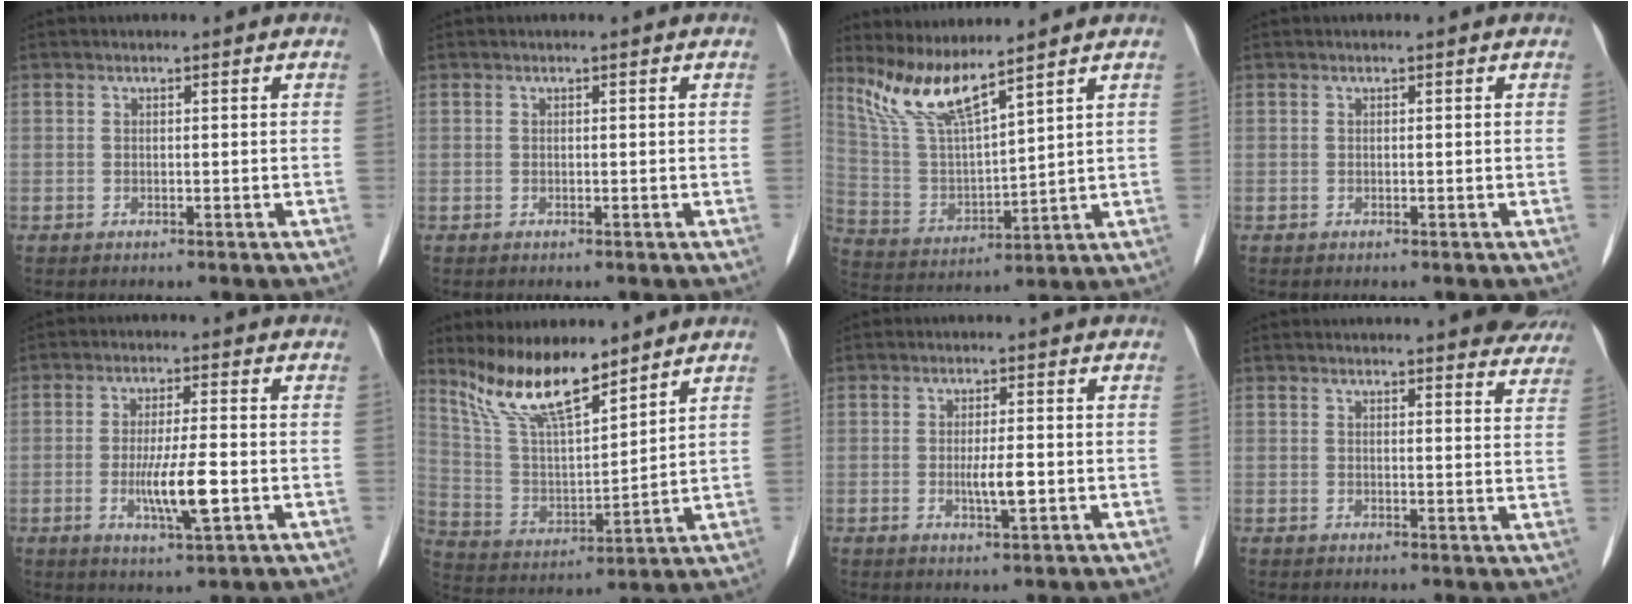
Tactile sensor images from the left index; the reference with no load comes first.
{"total": 0.0}
{"total": 8.9, "force": [7.5, 0.4, 4.8], "torque": [-0.112, -0.008, 0.159]}
{"total": 0.0}
{"total": 6.9, "force": [-1.7, 0.7, 6.7], "torque": [-0.128, -0.013, -0.030]}
{"total": 12.1, "force": [9.8, 2.6, 6.5], "torque": [-0.131, 0.000, 0.196]}
{"total": 3.3, "force": [-0.6, 0.5, 3.2], "torque": [-0.060, -0.003, -0.009]}
{"total": 14.4, "force": [13.3, 2.8, 4.7], "torque": [-0.033, -0.004, 0.138]}